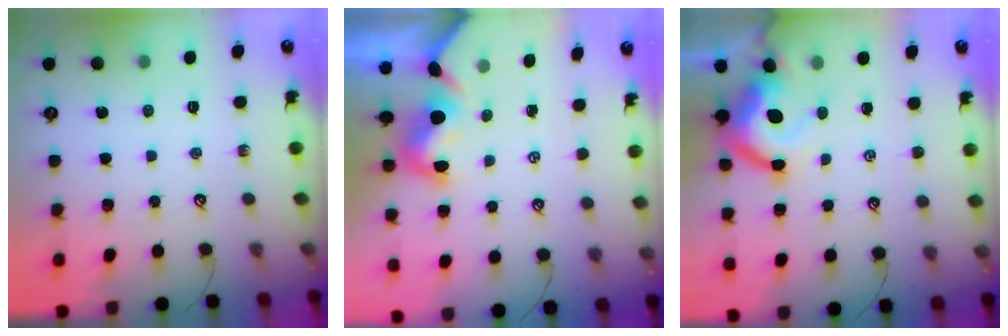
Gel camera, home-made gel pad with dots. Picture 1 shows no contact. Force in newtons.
{"total": 2.6, "press": 2.4, "slide": 1.0}
{"total": 8.9, "press": 8.7, "slide": 1.5}